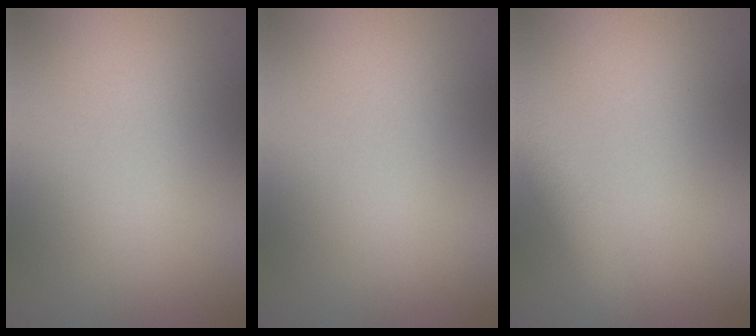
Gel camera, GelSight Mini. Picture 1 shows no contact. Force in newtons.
{"total": 0.0}
{"total": 2.9, "press": 2.9, "slide": 0.1}